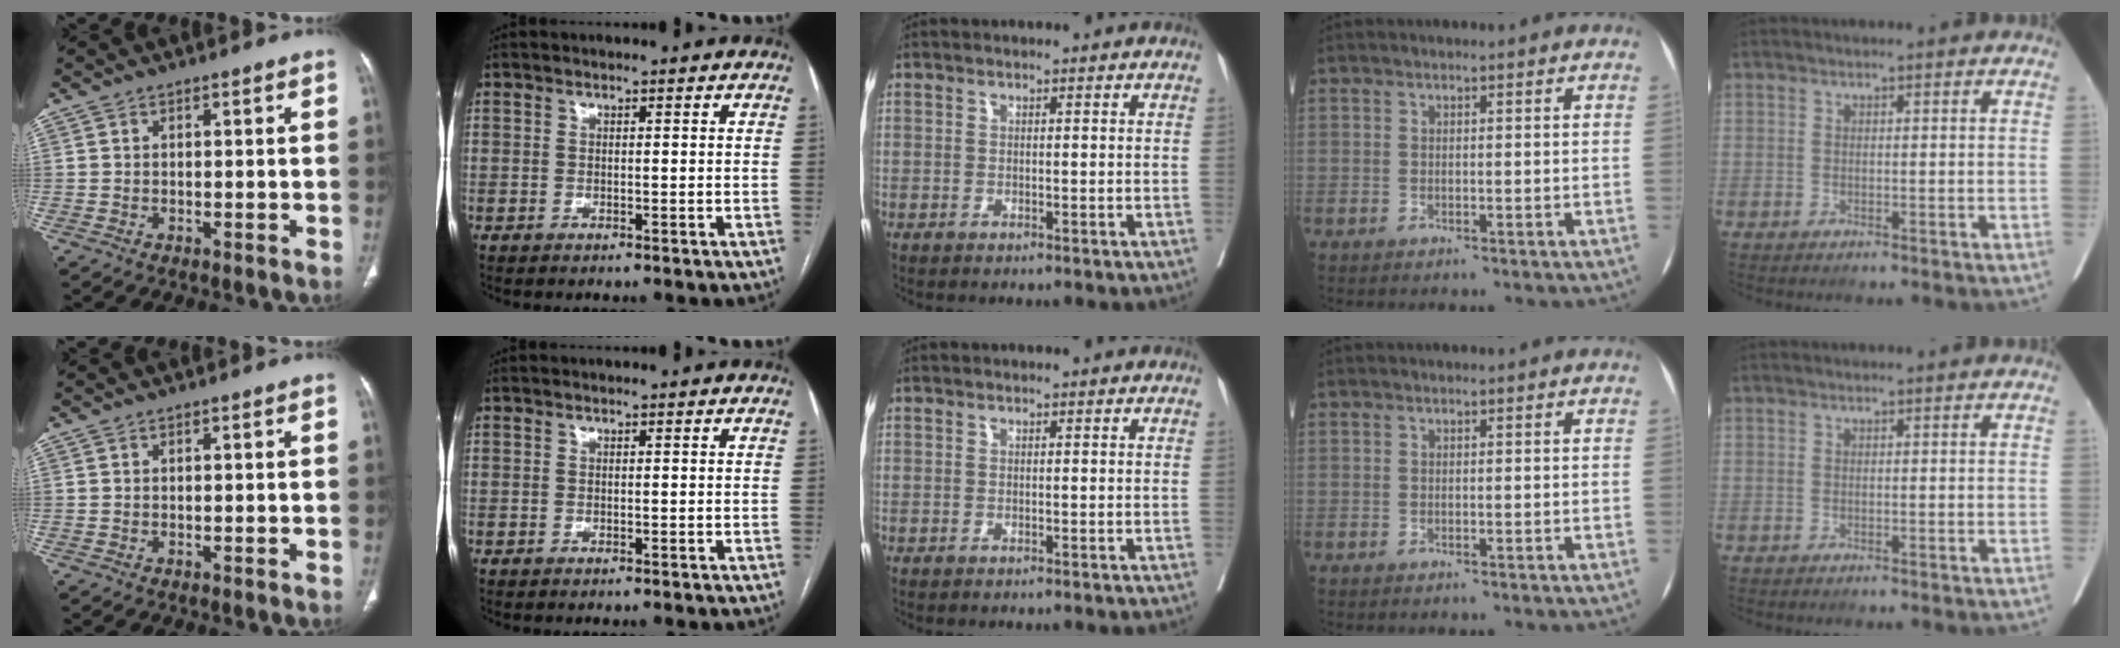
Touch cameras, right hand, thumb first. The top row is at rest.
{}